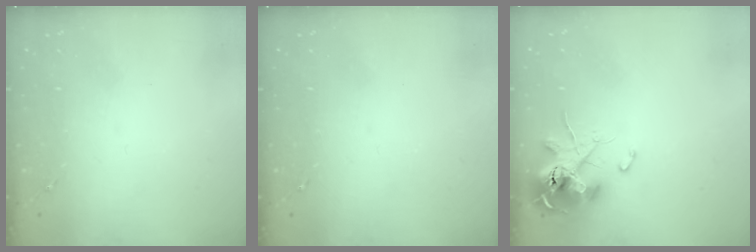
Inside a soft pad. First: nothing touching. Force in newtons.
{"total": 0.0}
{"total": 13.7, "press": 13.6, "slide": 1.8}